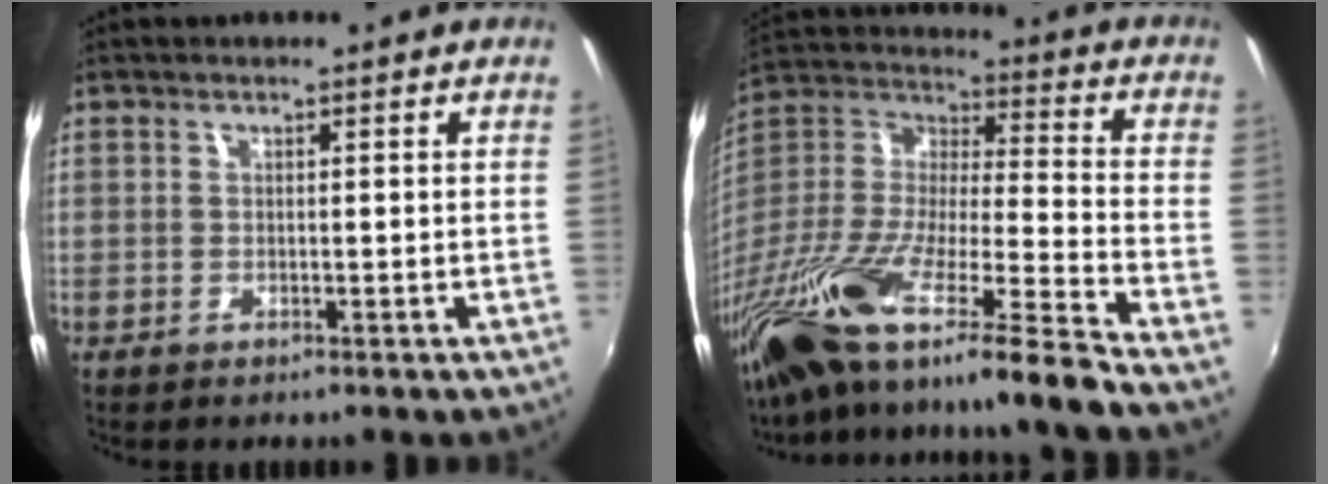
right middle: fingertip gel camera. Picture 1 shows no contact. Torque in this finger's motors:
{"motor_torque": [1.13, -1.00, 0.57, 0.21]}